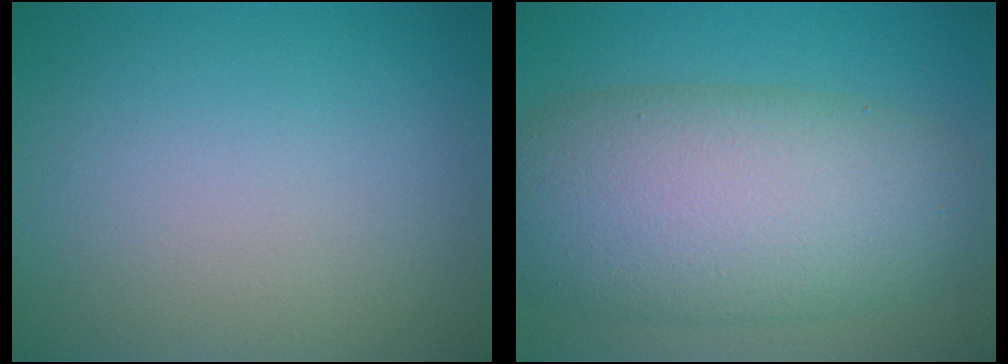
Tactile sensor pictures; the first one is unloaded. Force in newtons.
{"total": 10.8, "press": 10.8, "slide": 0.7}